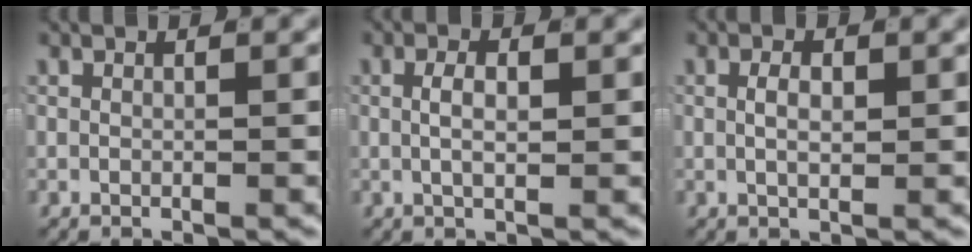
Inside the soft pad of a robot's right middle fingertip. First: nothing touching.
{"total": 2.0, "force": [0.1, 0.5, 2.0], "torque": [-0.029, -0.003, 0.001]}
{"total": 1.8, "force": [0.1, 0.6, 1.6], "torque": [-0.023, -0.004, 0.003]}